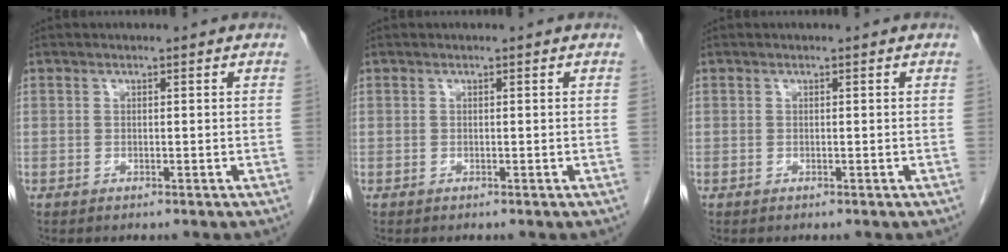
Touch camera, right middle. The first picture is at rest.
{"total": 0.0}
{"total": 0.0}